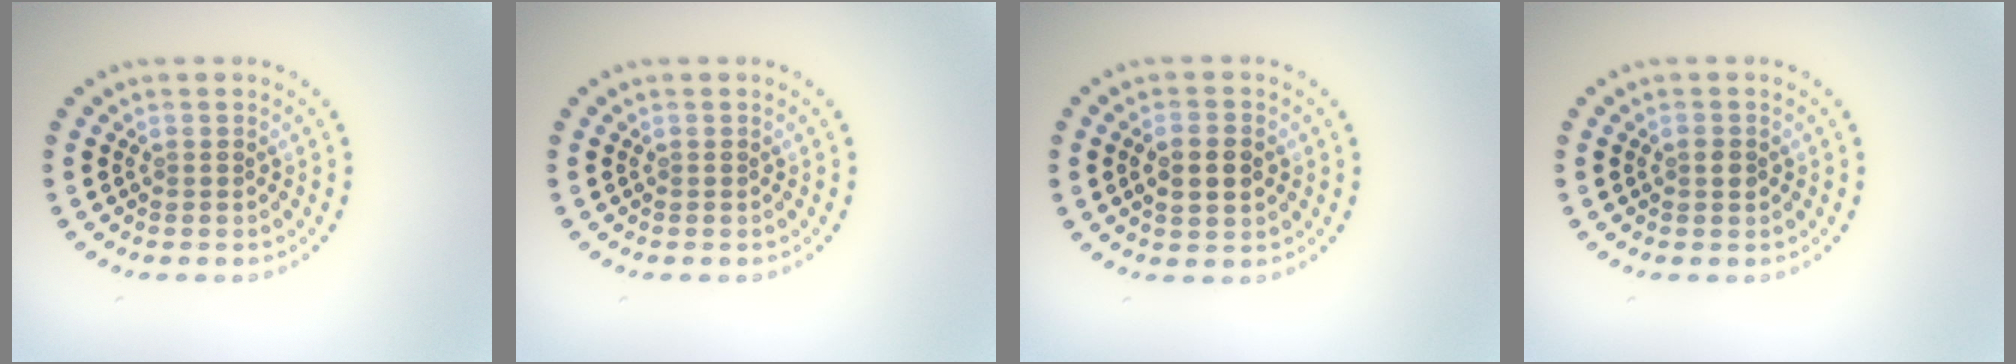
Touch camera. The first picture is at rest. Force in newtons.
{"total": 0.0}
{"total": 3.0, "press": 3.0, "slide": 0.3}
{"total": 1.0, "press": 1.0, "slide": 0.1}